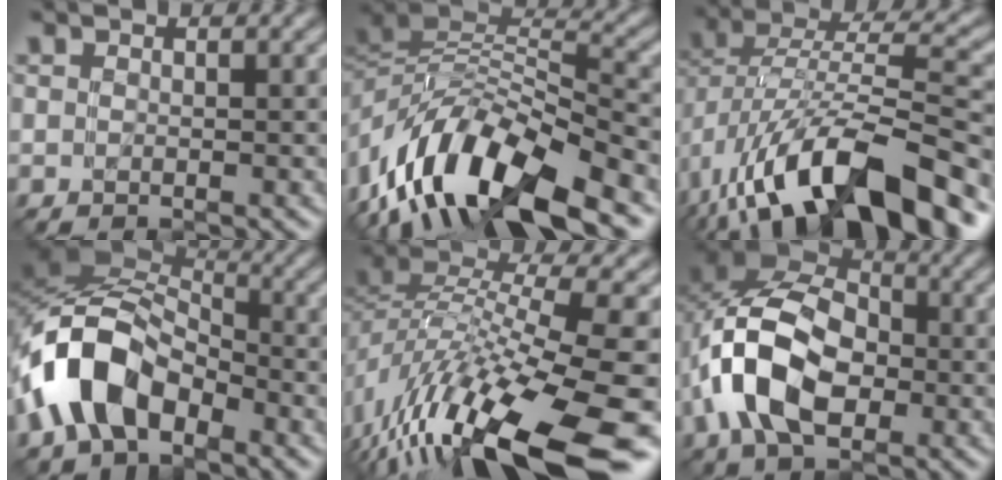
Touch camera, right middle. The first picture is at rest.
{"total": 12.9, "force": [-7.6, 5.5, 8.8], "torque": [-0.176, 0.006, -0.137]}
{"total": 13.9, "force": [-6.8, 5.8, 10.6], "torque": [-0.197, 0.008, -0.110]}
{"total": 8.5, "force": [-4.0, 5.4, 5.3], "torque": [-0.113, 0.012, -0.085]}
{"total": 14.3, "force": [-7.6, 4.1, 11.4], "torque": [-0.222, 0.004, -0.120]}
{"total": 10.0, "force": [-2.3, 6.5, 7.3], "torque": [-0.159, 0.012, -0.052]}